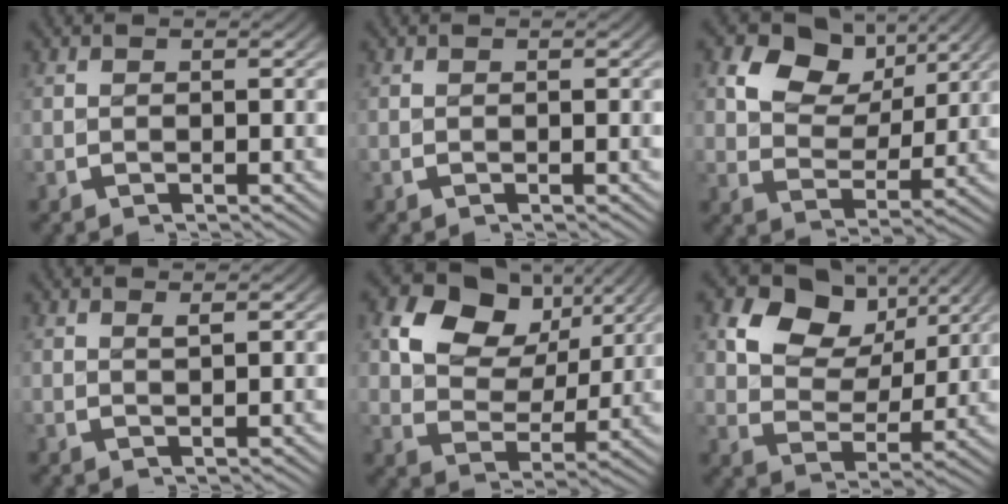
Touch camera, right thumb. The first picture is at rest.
{"total": 0.0}
{"total": 6.9, "force": [2.9, 4.8, 4.1], "torque": [-0.070, -0.012, 0.044]}
{"total": 0.9, "force": [0.8, 0.0, 0.4], "torque": [-0.001, -0.001, 0.015]}
{"total": 9.8, "force": [3.3, 7.1, 5.9], "torque": [-0.109, -0.013, 0.047]}
{"total": 8.3, "force": [3.1, 5.9, 5.0], "torque": [-0.089, -0.012, 0.044]}